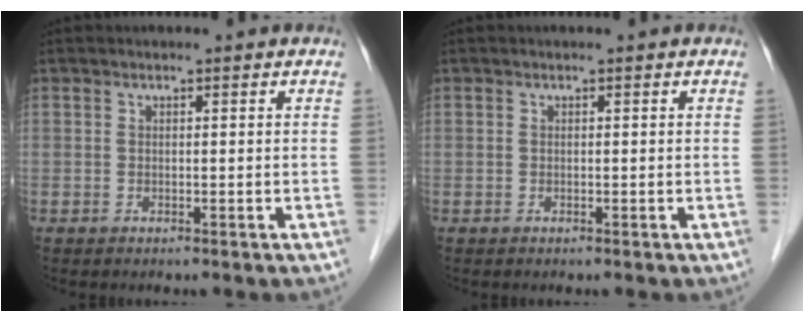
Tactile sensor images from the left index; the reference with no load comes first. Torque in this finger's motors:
{"motor_torque": [-0.01, 0.01, 0.00, 0.00]}